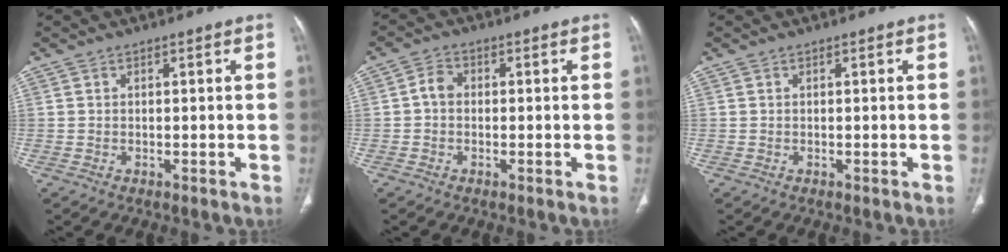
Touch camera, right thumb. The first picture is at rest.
{"total": 2.7, "force": [-0.2, 2.1, 1.6], "torque": [-0.024, 0.011, -0.011]}
{"total": 0.0}